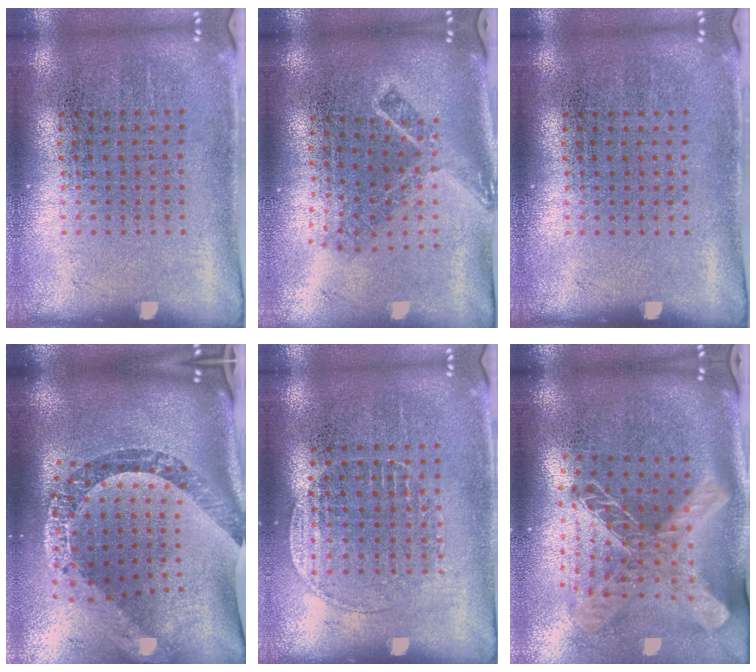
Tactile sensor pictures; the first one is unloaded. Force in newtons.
{"total": 2.0, "press": 1.4, "slide": 1.4}
{"total": 0.0}
{"total": 3.4, "press": 2.4, "slide": 2.4}
{"total": 1.2, "press": 1.1, "slide": 0.5}
{"total": 2.7, "press": 1.9, "slide": 1.9}